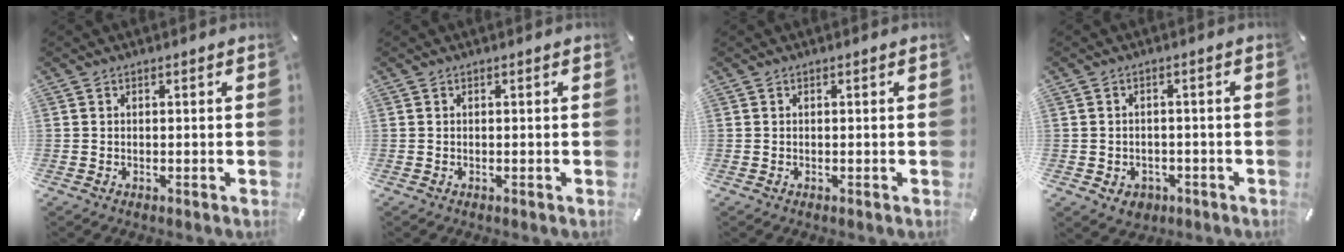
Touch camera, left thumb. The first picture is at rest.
{"total": 0.0}
{"total": 0.0}
{"total": 3.6, "force": [-1.2, 3.1, 1.5], "torque": [-0.024, 0.001, -0.025]}